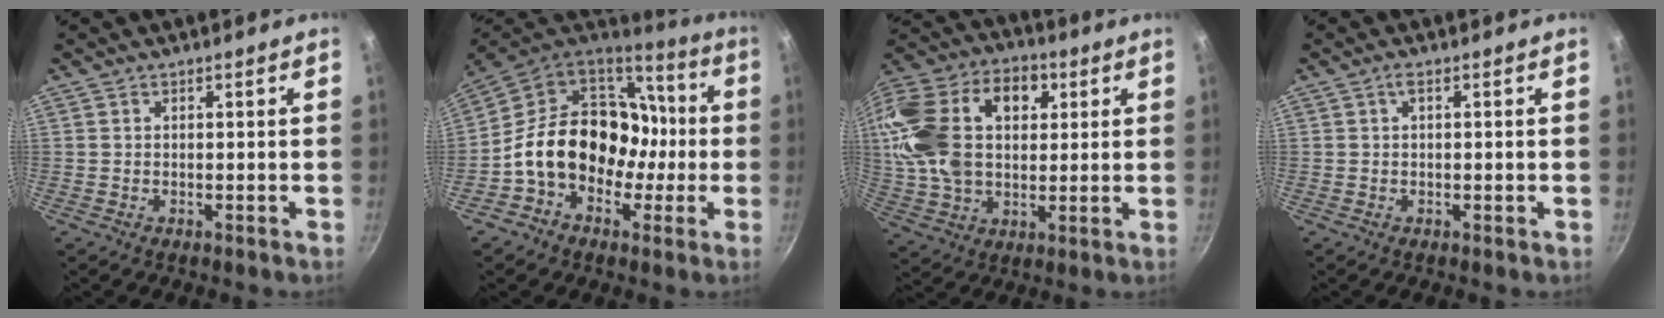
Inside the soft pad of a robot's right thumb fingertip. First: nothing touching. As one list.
[{"total": 21.3, "force": [-2.7, 16.8, 12.8], "torque": [-0.164, 0.064, -0.043]}, {"total": 25.0, "force": [5.3, 16.8, 17.7], "torque": [-0.333, 0.026, 0.086]}, {"total": 1.5, "force": [0.2, 0.5, 1.4], "torque": [-0.024, 0.003, 0.002]}]